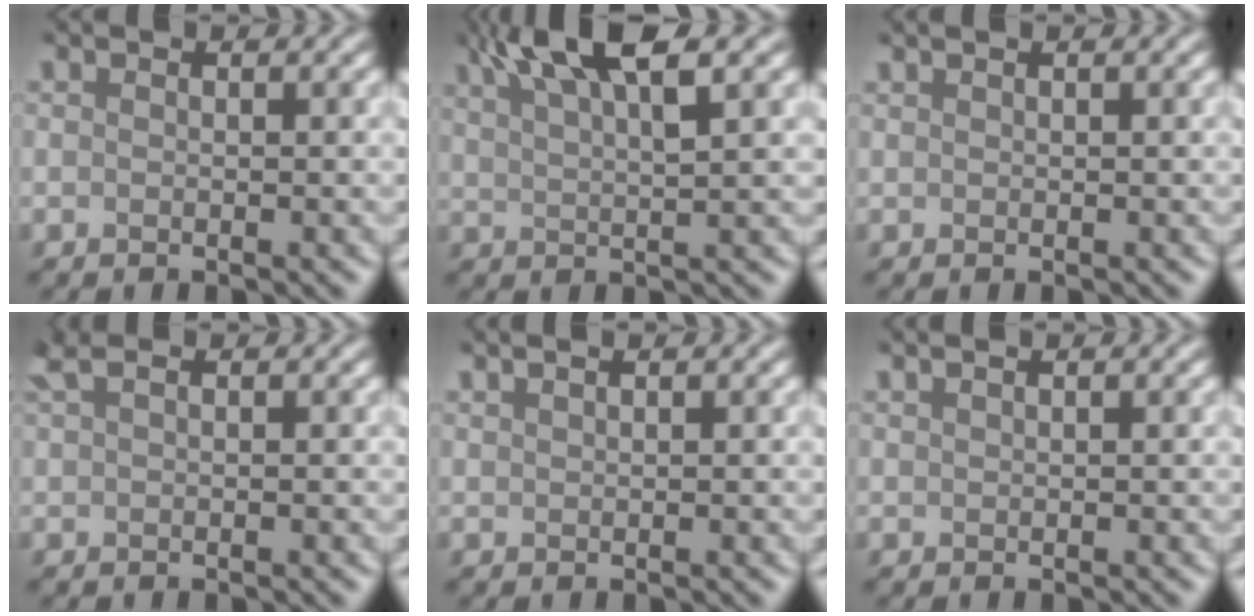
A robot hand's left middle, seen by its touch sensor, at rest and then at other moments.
{"total": 5.1, "force": [3.8, 0.3, 3.4], "torque": [-0.070, 0.019, 0.083]}
{"total": 0.0}
{"total": 0.7, "force": [0.1, -0.7, 0.0], "torque": [-0.022, 0.005, 0.022]}
{"total": 1.1, "force": [1.0, 0.3, 0.4], "torque": [-0.014, 0.018, 0.019]}
{"total": 0.7, "force": [0.7, 0.1, 0.2], "torque": [-0.010, 0.016, 0.011]}